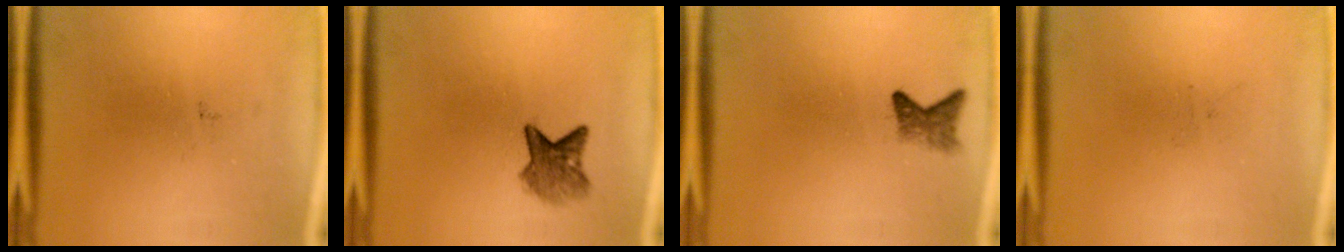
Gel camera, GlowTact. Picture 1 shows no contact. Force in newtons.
{"total": 4.0}
{"total": 2.4}
{"total": 0.0}